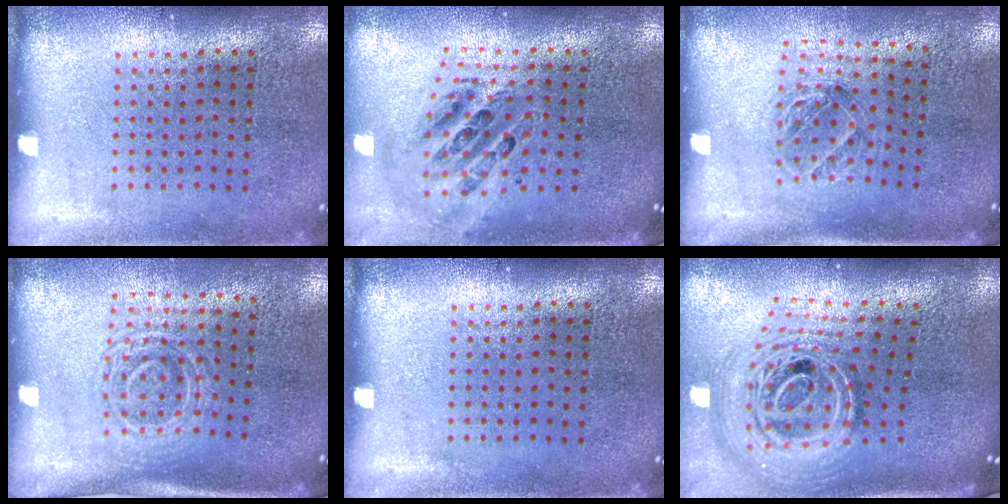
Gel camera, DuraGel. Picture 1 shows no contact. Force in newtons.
{"total": 1.1, "press": 1.0, "slide": 0.4}
{"total": 1.1, "press": 1.1, "slide": 0.2}
{"total": 1.7, "press": 1.3, "slide": 1.0}
{"total": 0.0}
{"total": 3.0, "press": 2.0, "slide": 2.3}